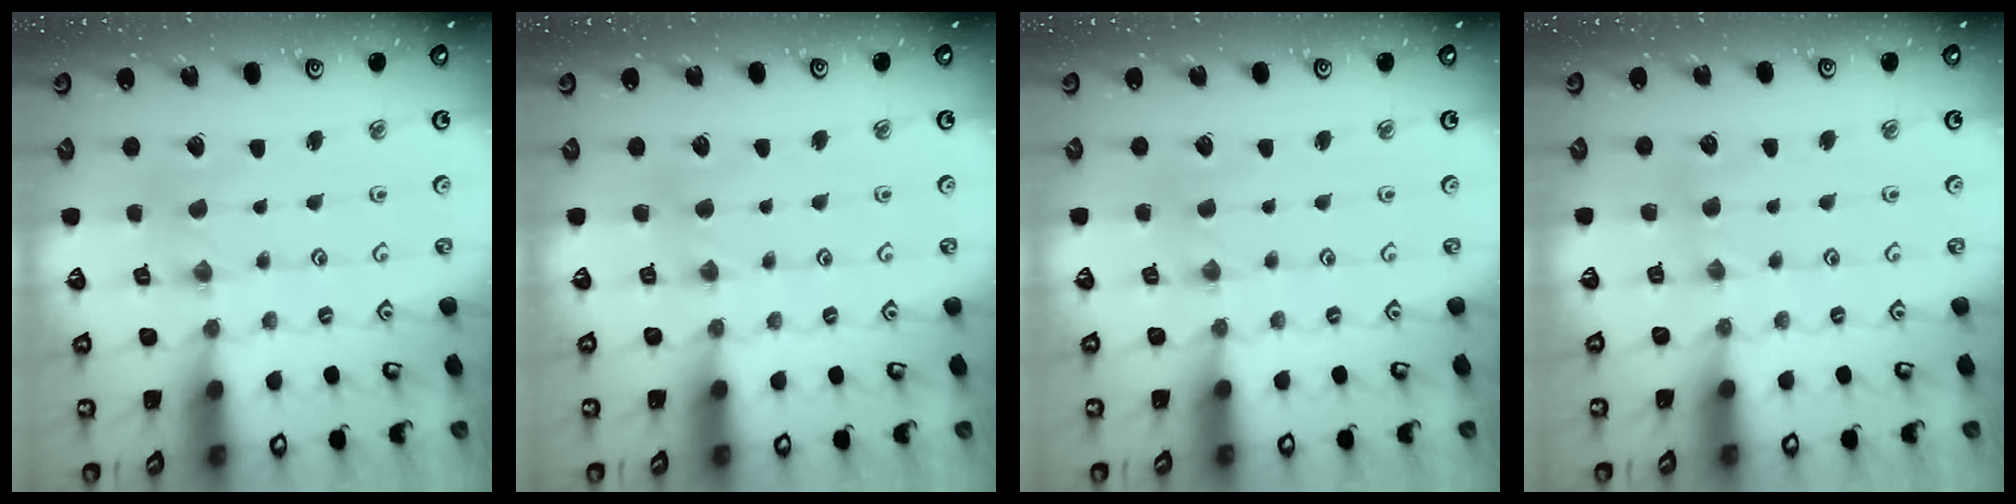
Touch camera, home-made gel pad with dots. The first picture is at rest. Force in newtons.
{"total": 2.9, "press": 2.9, "slide": 0.6}
{"total": 0.0}
{"total": 3.2, "press": 3.2, "slide": 0.5}